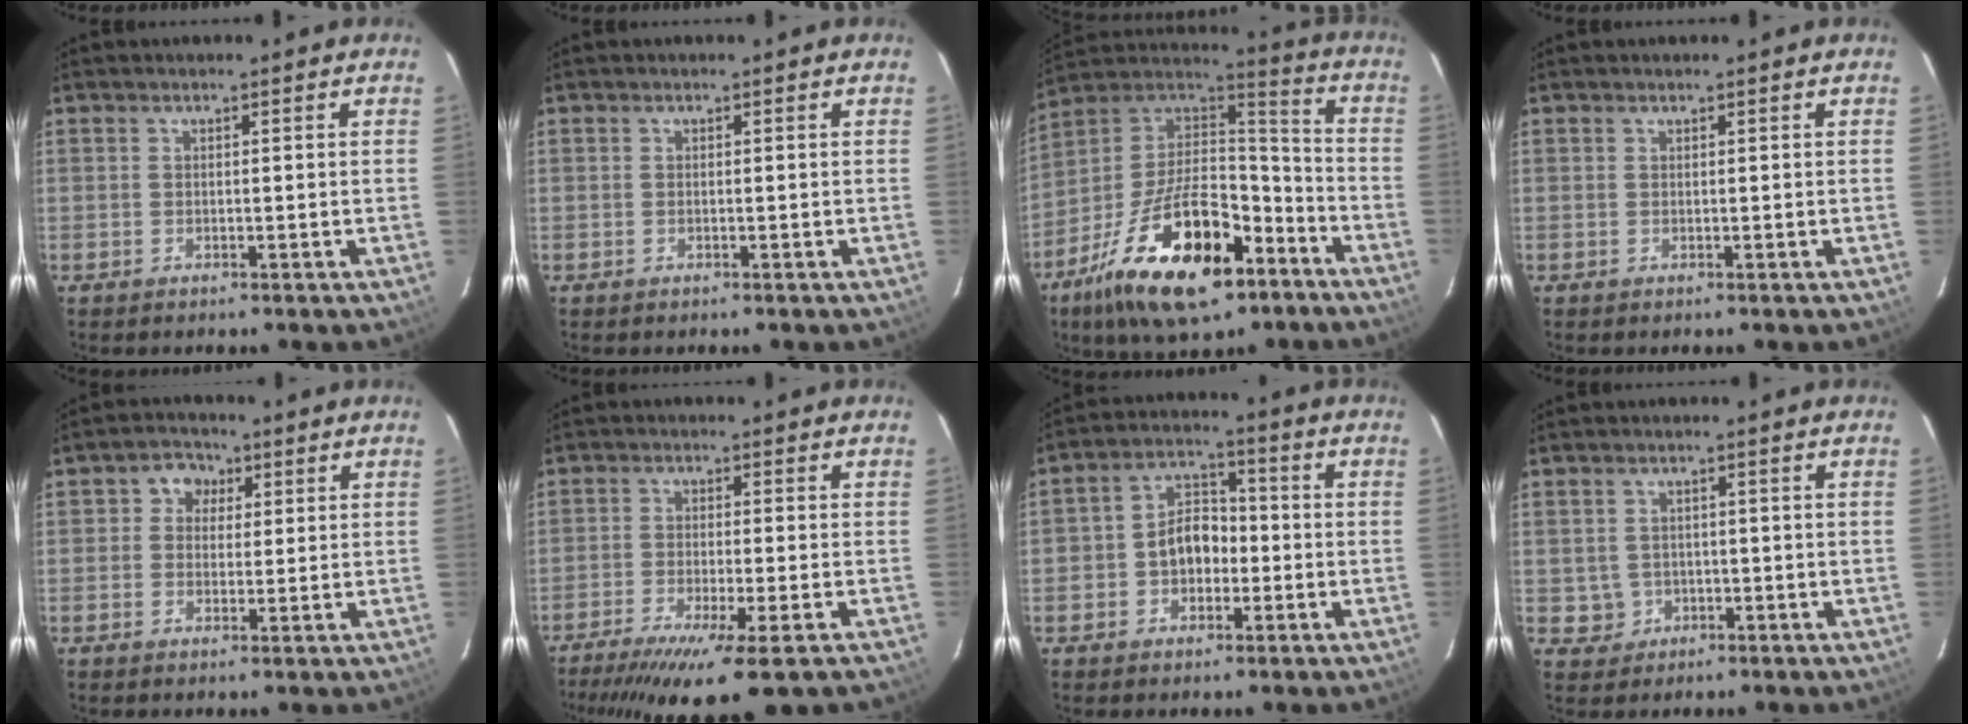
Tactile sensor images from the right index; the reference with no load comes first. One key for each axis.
{"total": 0.0}
{"total": 25.3, "fx": -12.9, "fy": 11.9, "fz": 18.2, "tx": -0.349, "ty": -0.004, "tz": -0.209}
{"total": 0.0}
{"total": 4.3, "fx": 1.1, "fy": 4.0, "fz": 1.3, "tx": -0.013, "ty": 0.015, "tz": 0.013}
{"total": 13.5, "fx": -9.3, "fy": 1.5, "fz": 9.6, "tx": -0.189, "ty": -0.046, "tz": -0.151}
{"total": 7.3, "fx": -1.7, "fy": 5.6, "fz": 4.3, "tx": -0.079, "ty": 0.024, "tz": -0.023}
{"total": 3.4, "fx": -0.4, "fy": 3.3, "fz": 0.3, "tx": -0.012, "ty": 0.007, "tz": 0.004}